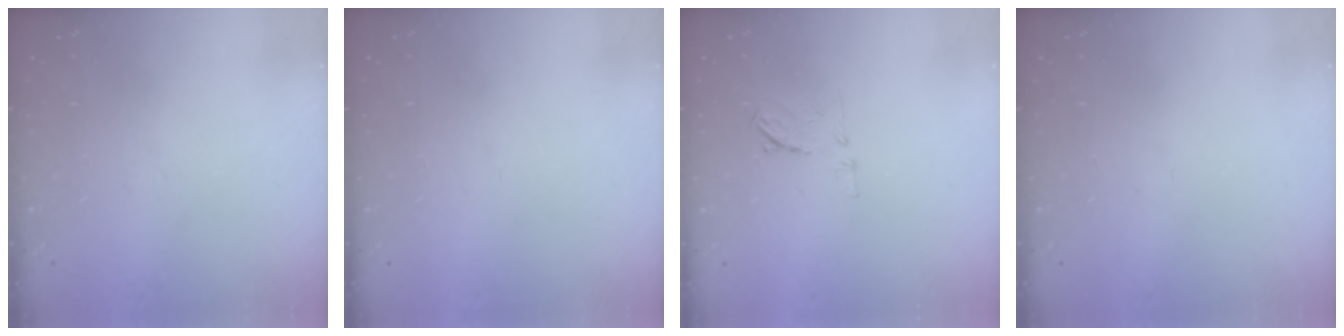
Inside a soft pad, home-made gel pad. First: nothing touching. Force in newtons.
{"total": 1.5, "press": 1.5, "slide": 0.1}
{"total": 7.6, "press": 7.6, "slide": 0.8}
{"total": 0.0}